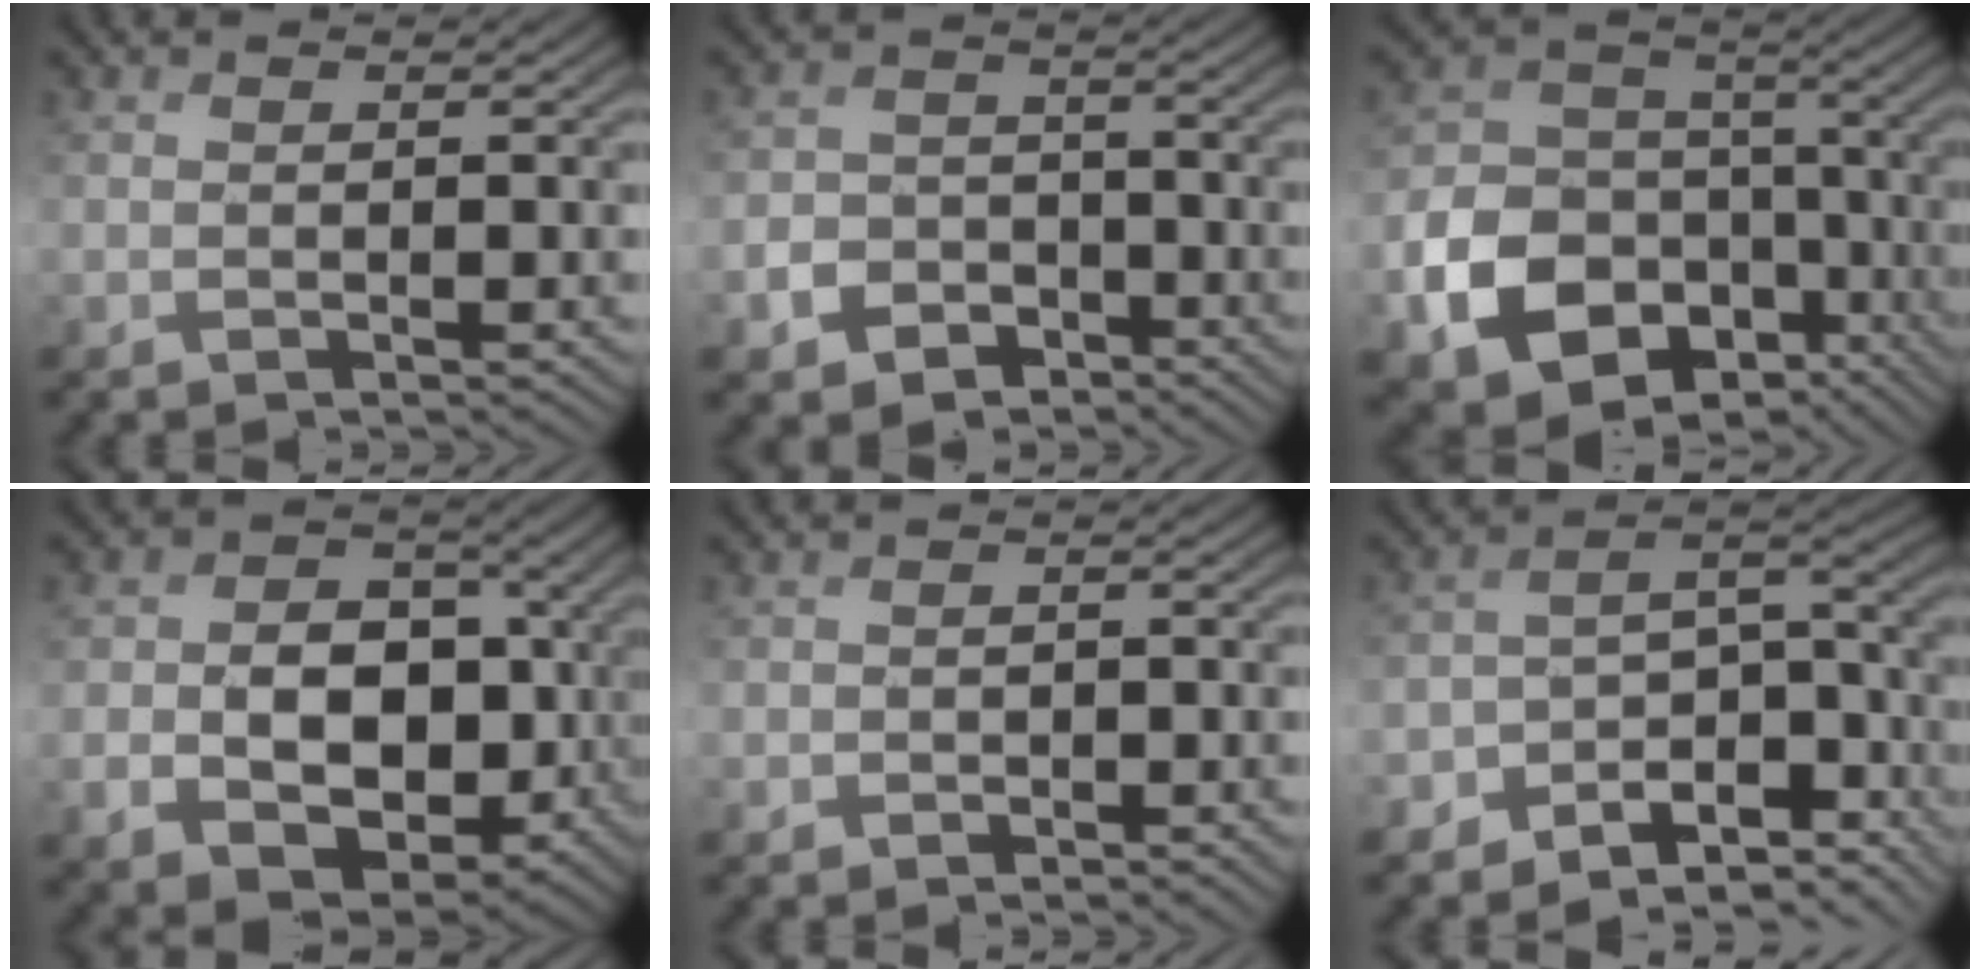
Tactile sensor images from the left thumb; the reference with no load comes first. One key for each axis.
{"total": 5.3, "fx": -3.1, "fy": 3.8, "fz": 1.8, "tx": -0.038, "ty": -0.004, "tz": -0.064}
{"total": 13.7, "fx": -5.7, "fy": 10.4, "fz": 6.9, "tx": -0.161, "ty": -0.038, "tz": -0.099}
{"total": 13.0, "fx": -3.3, "fy": 9.9, "fz": 7.9, "tx": -0.134, "ty": -0.027, "tz": -0.058}
{"total": 2.0, "fx": -1.4, "fy": 1.1, "fz": 0.7, "tx": -0.013, "ty": -0.002, "tz": -0.029}
{"total": 10.6, "fx": -7.1, "fy": 4.6, "fz": 6.4, "tx": -0.119, "ty": -0.015, "tz": -0.107}